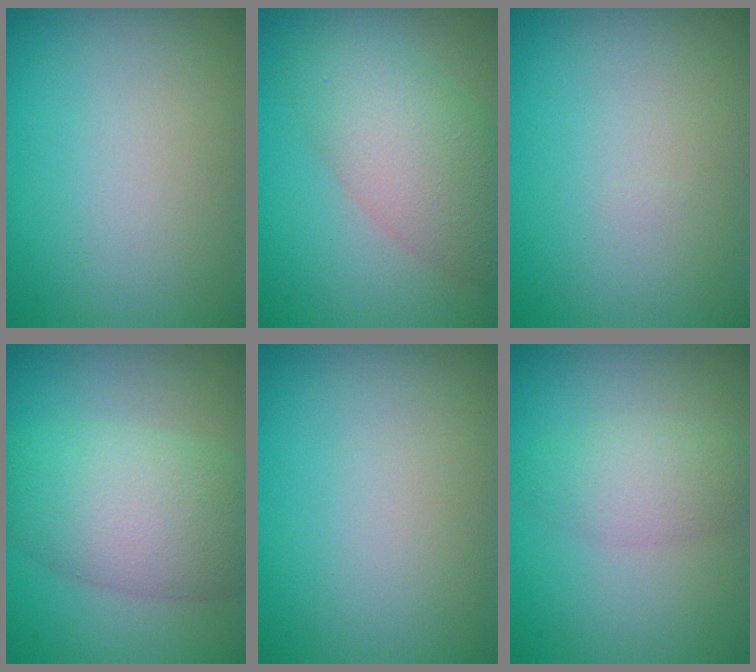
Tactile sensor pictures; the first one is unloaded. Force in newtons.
{"total": 6.4, "press": 6.4, "slide": 0.4}
{"total": 0.0}
{"total": 7.6, "press": 7.6, "slide": 0.2}
{"total": 0.0}
{"total": 2.8, "press": 2.8, "slide": 0.1}